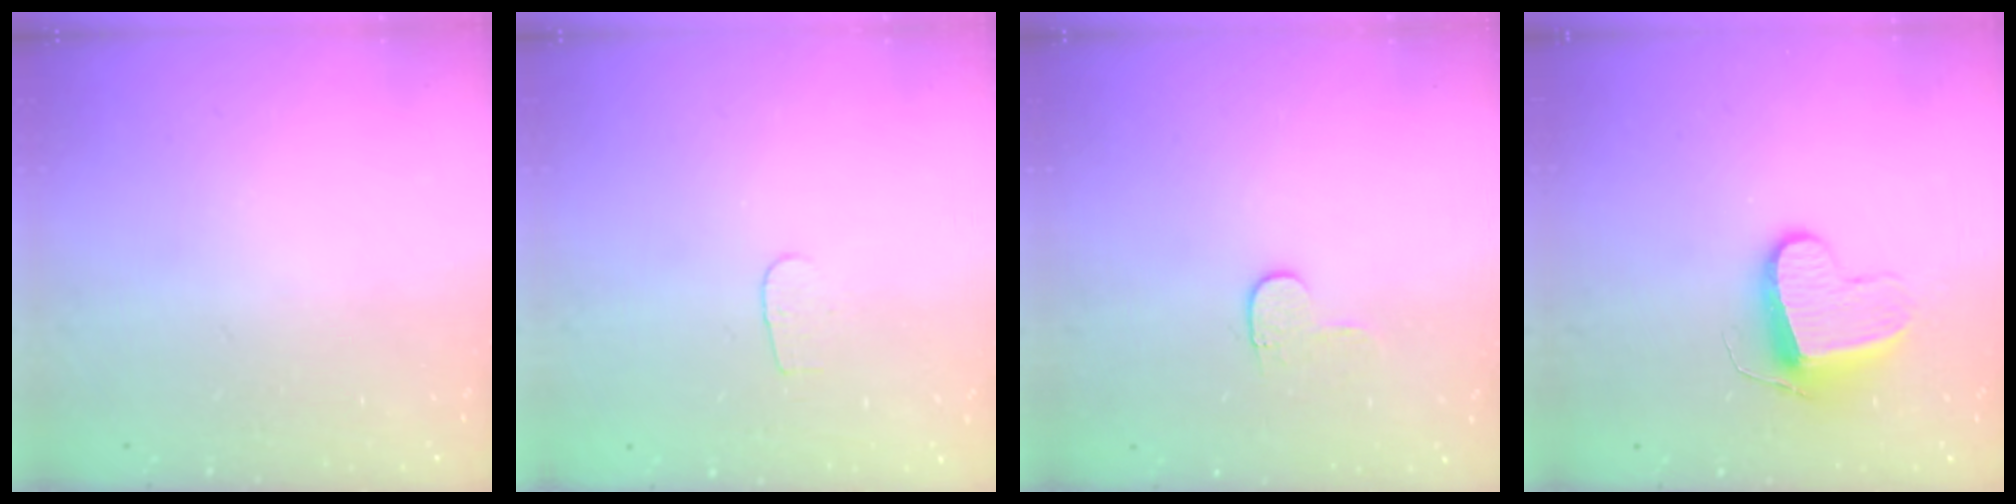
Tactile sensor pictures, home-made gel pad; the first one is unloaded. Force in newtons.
{"total": 3.1, "press": 3.1, "slide": 0.2}
{"total": 4.1, "press": 4.1, "slide": 0.4}
{"total": 9.9, "press": 9.9, "slide": 0.8}